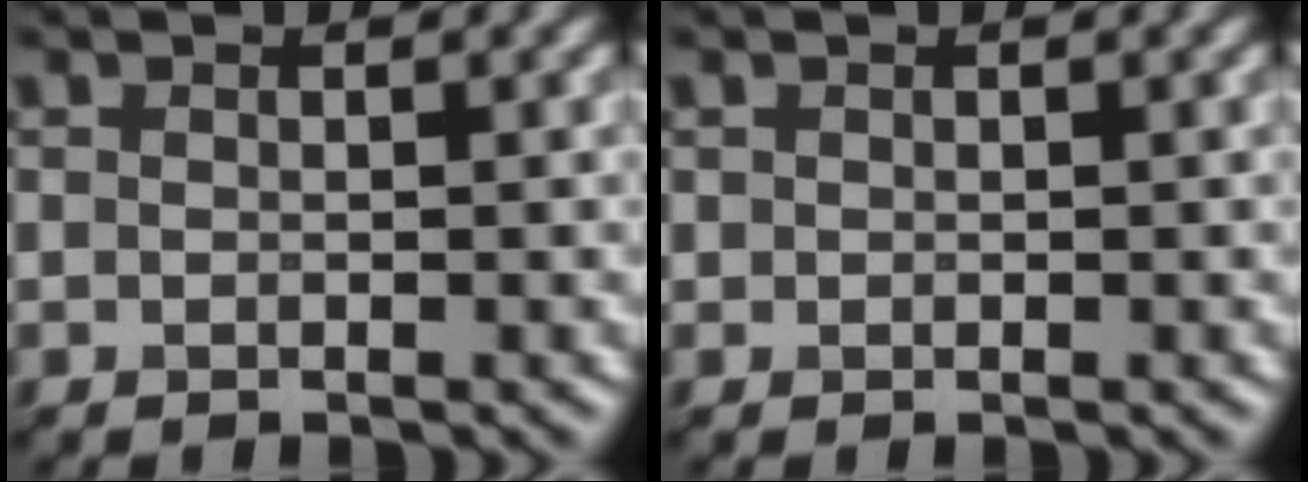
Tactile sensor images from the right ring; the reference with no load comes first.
{"total": 0.9, "force": [-0.3, -0.4, -0.7], "torque": [0.001, 0.003, 0.015]}